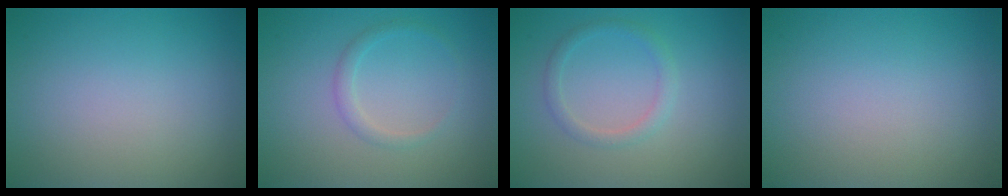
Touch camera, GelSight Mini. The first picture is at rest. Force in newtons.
{"total": 1.2, "press": 1.2, "slide": 0.1}
{"total": 1.6, "press": 1.6, "slide": 0.1}
{"total": 0.0}